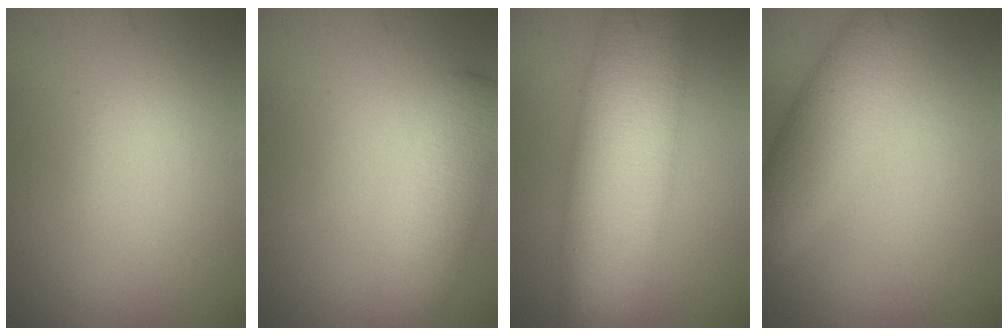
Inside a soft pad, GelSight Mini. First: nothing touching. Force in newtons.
{"total": 5.2, "press": 5.2, "slide": 0.2}
{"total": 10.8, "press": 10.8, "slide": 0.3}
{"total": 5.3, "press": 5.3, "slide": 0.2}